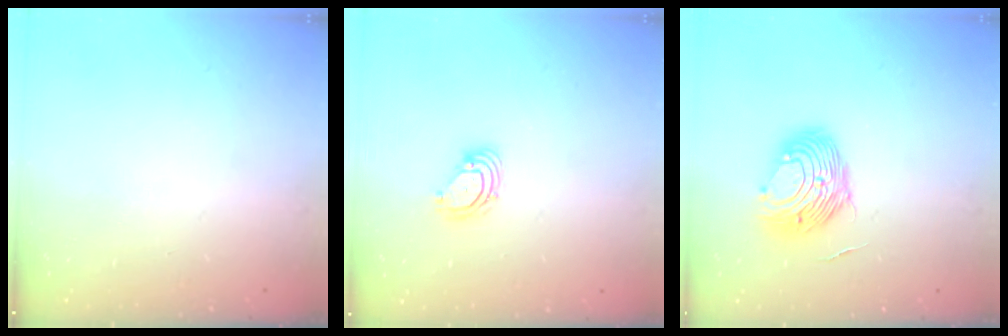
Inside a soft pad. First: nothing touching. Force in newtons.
{"total": 4.0, "press": 4.0, "slide": 0.5}
{"total": 13.4, "press": 13.4, "slide": 0.8}